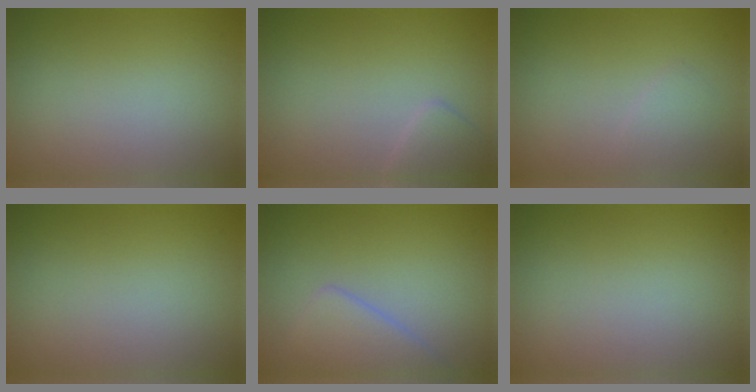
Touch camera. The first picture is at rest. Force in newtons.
{"total": 1.6, "press": 1.6, "slide": 0.0}
{"total": 1.0, "press": 1.0, "slide": 0.0}
{"total": 0.0}
{"total": 3.2, "press": 3.2, "slide": 0.1}
{"total": 0.0}